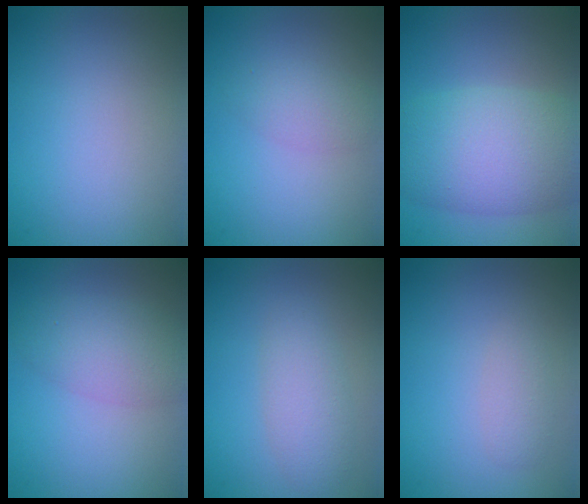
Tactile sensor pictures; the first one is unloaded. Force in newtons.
{"total": 2.0, "press": 2.0, "slide": 0.1}
{"total": 8.8, "press": 8.8, "slide": 0.5}
{"total": 3.9, "press": 3.9, "slide": 0.1}
{"total": 3.0, "press": 3.0, "slide": 0.1}
{"total": 1.3, "press": 1.3, "slide": 0.1}